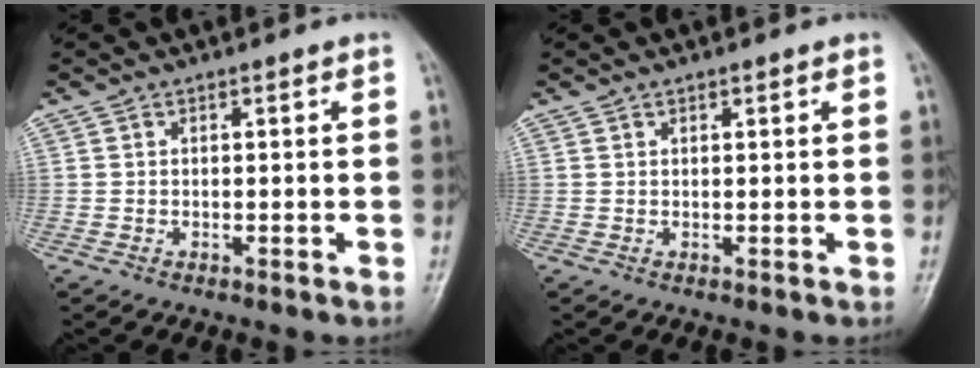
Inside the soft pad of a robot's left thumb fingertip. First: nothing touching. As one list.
[{"total": 0.7, "force": [0.5, 0.4, 0.4], "torque": [-0.002, -0.001, 0.006]}]